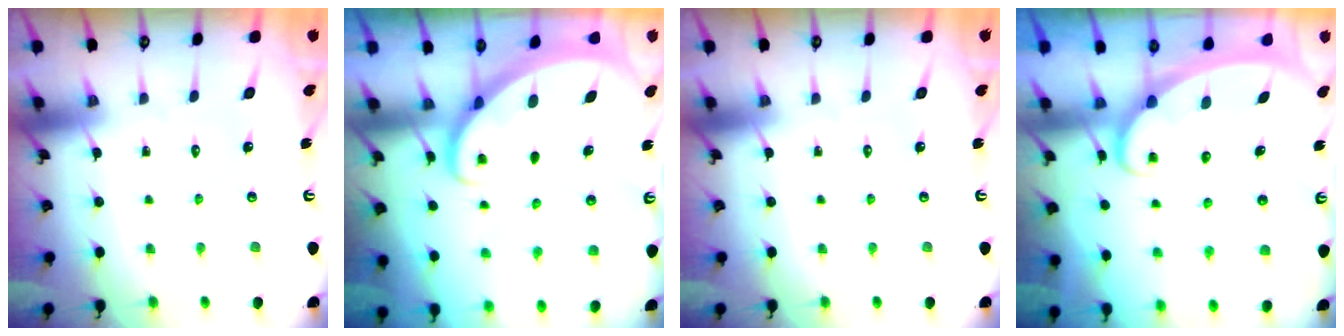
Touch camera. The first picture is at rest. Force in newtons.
{"total": 2.6, "press": 2.6, "slide": 0.3}
{"total": 0.0}
{"total": 2.4, "press": 2.4, "slide": 0.4}